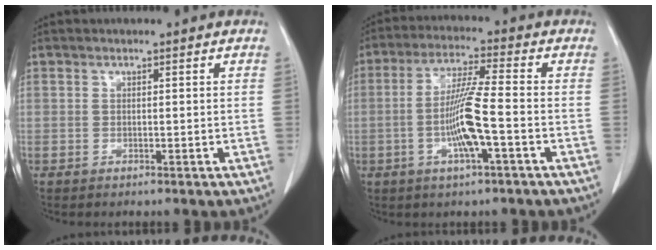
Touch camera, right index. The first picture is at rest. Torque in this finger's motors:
{"motor_torque": [0.28, -0.20, 0.25, 0.16]}